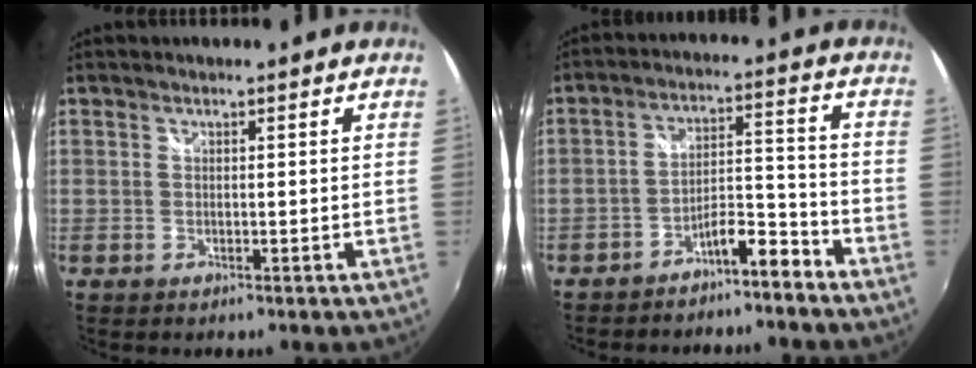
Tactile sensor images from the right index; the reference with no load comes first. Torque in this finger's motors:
{"motor_torque": [0.21, -0.21, 0.23, 0.01]}